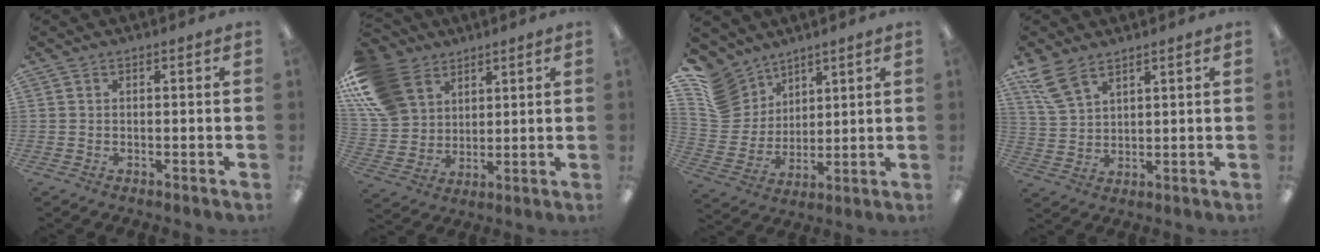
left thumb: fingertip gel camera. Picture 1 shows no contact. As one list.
[{"total": 15.8, "force": [8.1, 11.8, 6.6], "torque": [-0.165, -0.024, 0.164]}, {"total": 12.8, "force": [8.6, 9.0, 2.9], "torque": [-0.090, -0.048, 0.175]}, {"total": 7.9, "force": [6.1, 3.4, 3.8], "torque": [-0.089, -0.020, 0.118]}]